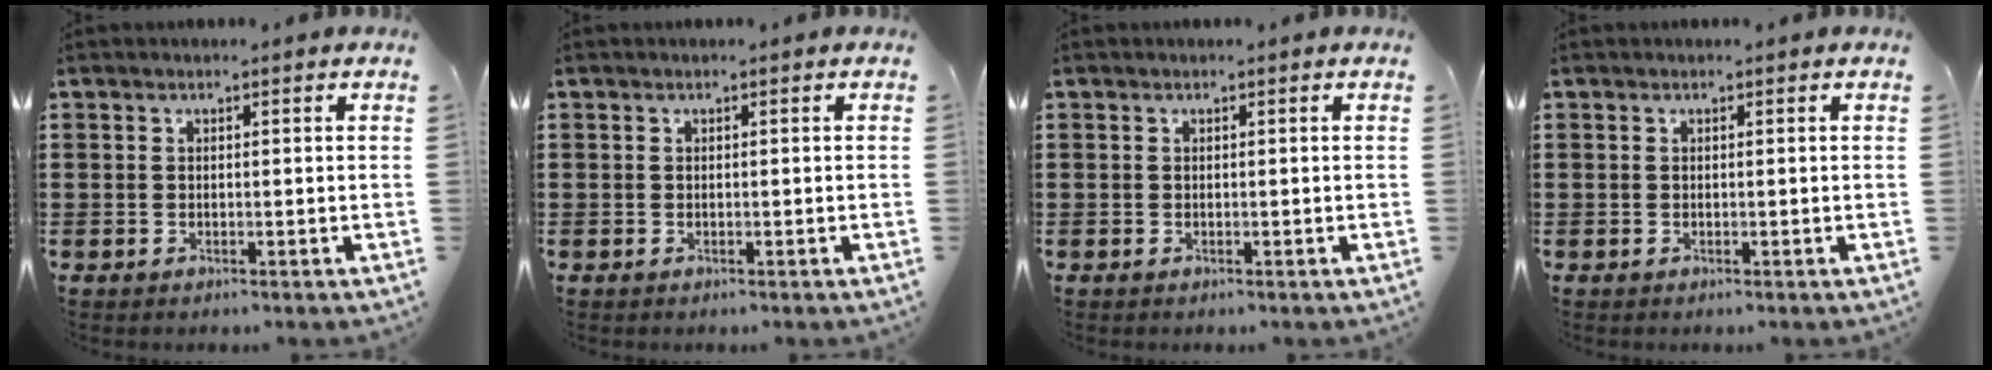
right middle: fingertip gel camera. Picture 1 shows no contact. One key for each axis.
{"total": 0.0}
{"total": 0.0}
{"total": 0.0}